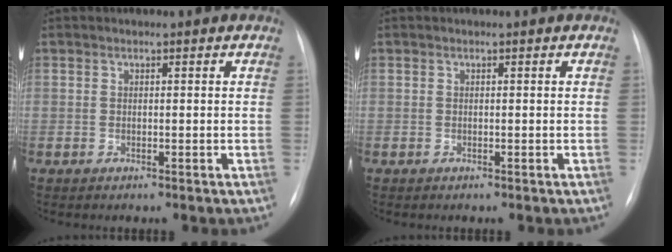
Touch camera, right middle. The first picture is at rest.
{"total": 0.0}